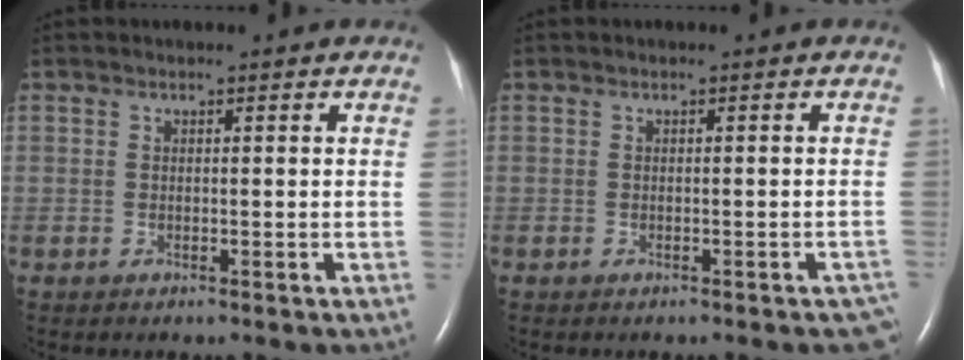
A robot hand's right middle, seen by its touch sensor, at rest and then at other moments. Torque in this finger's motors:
{"motor_torque": [-0.04, 0.04, 0.00, 0.00]}